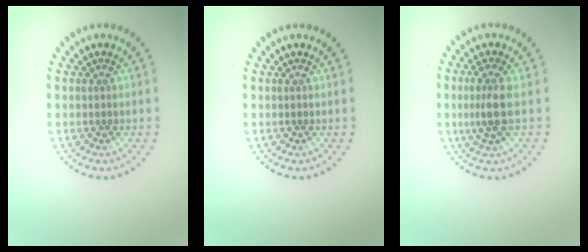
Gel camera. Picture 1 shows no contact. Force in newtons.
{"total": 0.0}
{"total": 2.5, "press": 2.1, "slide": 1.3}